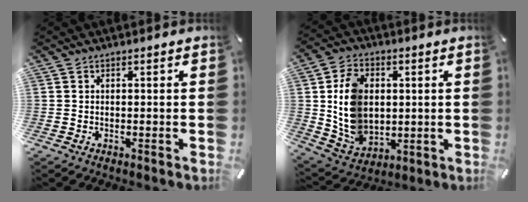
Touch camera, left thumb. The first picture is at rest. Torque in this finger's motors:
{"motor_torque": [1.92, 3.09, 0.36, -0.06, 0.21]}